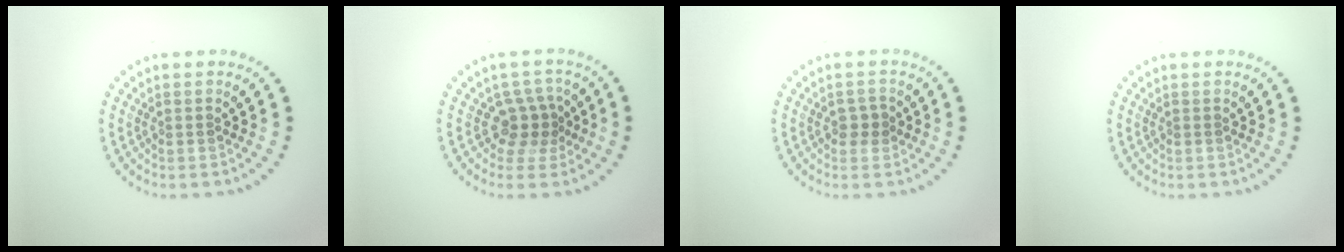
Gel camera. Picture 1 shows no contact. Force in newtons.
{"total": 2.8, "press": 2.0, "slide": 1.9}
{"total": 1.5, "press": 1.4, "slide": 0.2}
{"total": 0.0}